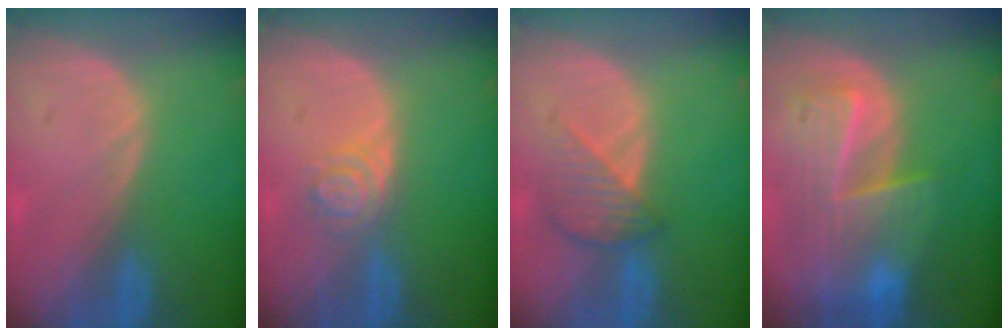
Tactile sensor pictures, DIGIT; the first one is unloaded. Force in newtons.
{"total": 4.2, "press": 3.6, "slide": 2.1}
{"total": 4.6, "press": 4.3, "slide": 1.7}
{"total": 10.0, "press": 8.7, "slide": 5.1}